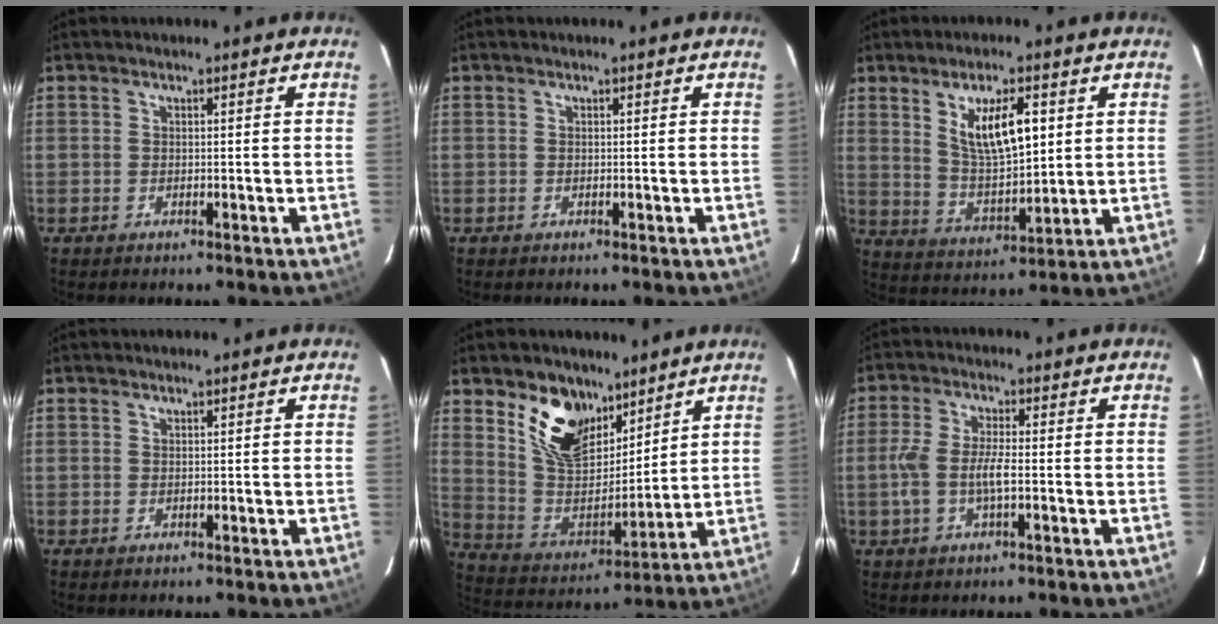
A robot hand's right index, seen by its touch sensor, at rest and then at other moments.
{"total": 0.0}
{"total": 10.9, "force": [4.0, 3.7, 9.5], "torque": [-0.166, -0.004, 0.085]}
{"total": 0.0}
{"total": 15.2, "force": [9.6, 8.5, 8.2], "torque": [-0.169, -0.005, 0.186]}
{"total": 6.0, "force": [-1.3, 1.4, 5.7], "torque": [-0.119, 0.001, -0.025]}